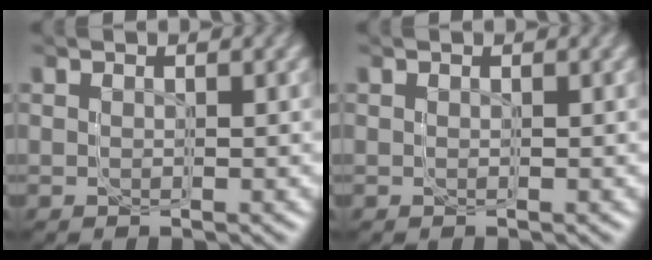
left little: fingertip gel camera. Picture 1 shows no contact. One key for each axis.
{"total": 0.0}